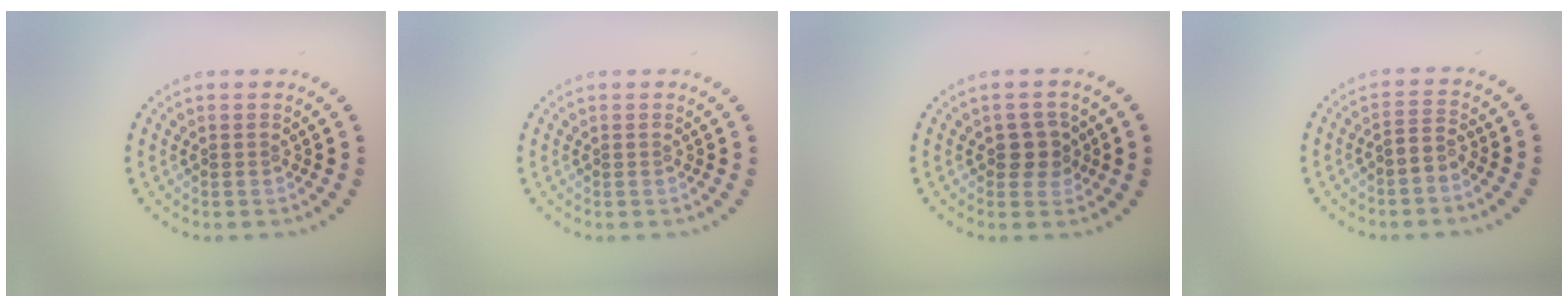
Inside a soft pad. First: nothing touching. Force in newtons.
{"total": 0.0}
{"total": 2.2, "press": 2.1, "slide": 0.6}
{"total": 1.9, "press": 1.4, "slide": 1.2}